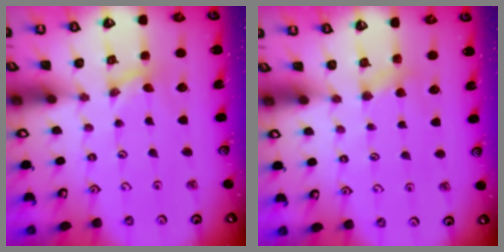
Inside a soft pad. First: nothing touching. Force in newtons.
{"total": 2.9, "press": 2.9, "slide": 0.5}